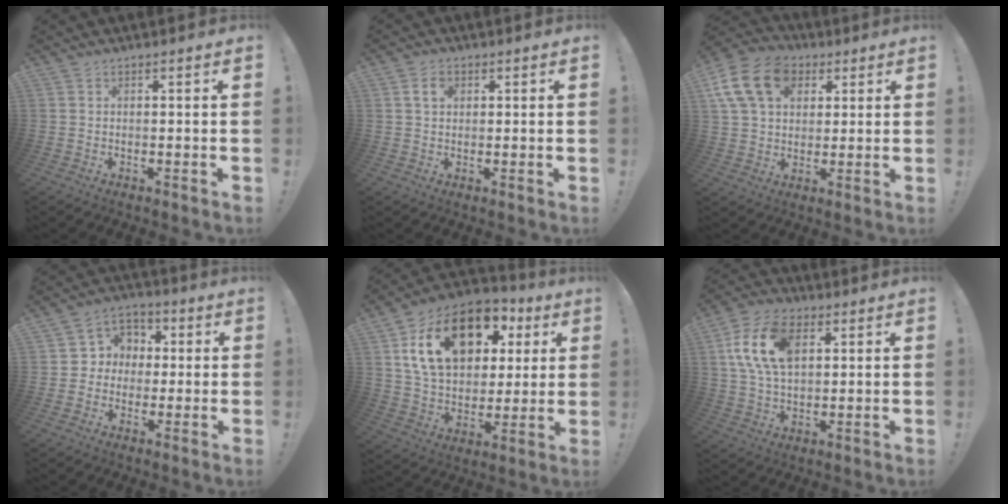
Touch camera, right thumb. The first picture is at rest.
{"total": 3.6, "force": [1.2, 2.5, 2.2], "torque": [-0.038, 0.004, 0.021]}
{"total": 17.2, "force": [6.1, 12.9, 9.6], "torque": [-0.166, -0.014, 0.119]}
{"total": 7.0, "force": [-0.8, 6.8, 1.4], "torque": [-0.017, 0.015, -0.010]}
{"total": 21.9, "force": [8.6, 14.4, 14.0], "torque": [-0.234, -0.024, 0.156]}
{"total": 15.8, "force": [4.6, 9.8, 11.5], "torque": [-0.225, 0.004, 0.086]}